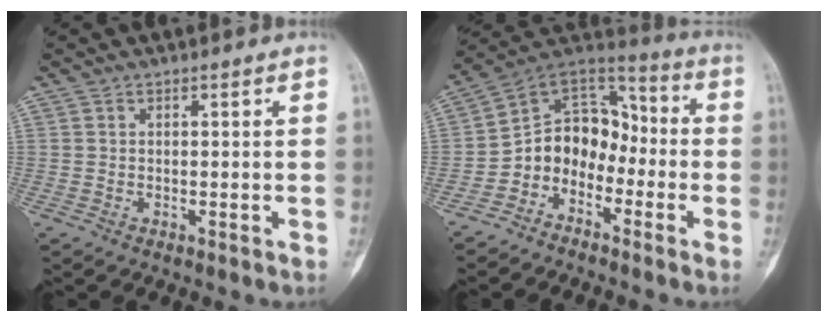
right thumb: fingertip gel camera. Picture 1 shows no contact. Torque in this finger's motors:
{"motor_torque": [0.13, 0.13, 0.81, -0.70, 0.05]}